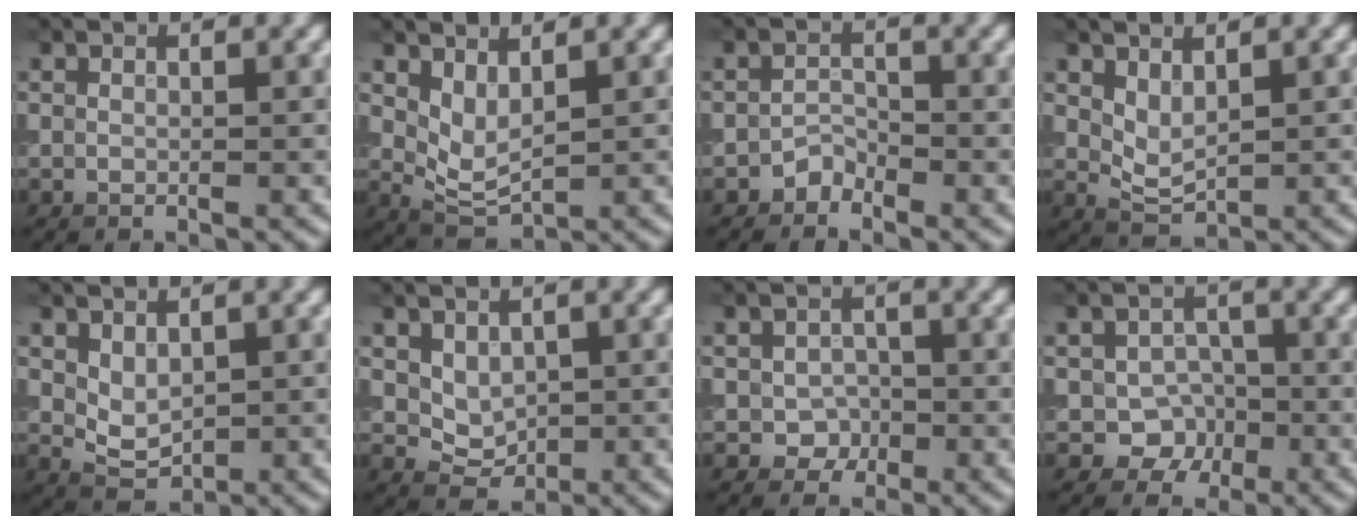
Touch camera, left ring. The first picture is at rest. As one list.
[{"total": 2.9, "force": [1.2, 1.4, 2.2], "torque": [-0.050, -0.010, 0.030]}, {"total": 1.4, "force": [-1.2, 0.7, 0.3], "torque": [-0.001, 0.009, -0.023]}, {"total": 2.1, "force": [1.0, 1.0, 1.5], "torque": [-0.033, -0.006, 0.026]}, {"total": 2.3, "force": [0.6, 1.5, 1.6], "torque": [-0.029, -0.005, 0.018]}, {"total": 2.4, "force": [0.6, 1.8, 1.5], "torque": [-0.026, -0.006, 0.016]}, {"total": 2.1, "force": [-0.6, 1.8, 0.8], "torque": [-0.011, -0.002, -0.013]}, {"total": 3.2, "force": [-1.0, 2.7, 1.3], "torque": [-0.010, -0.002, -0.015]}]